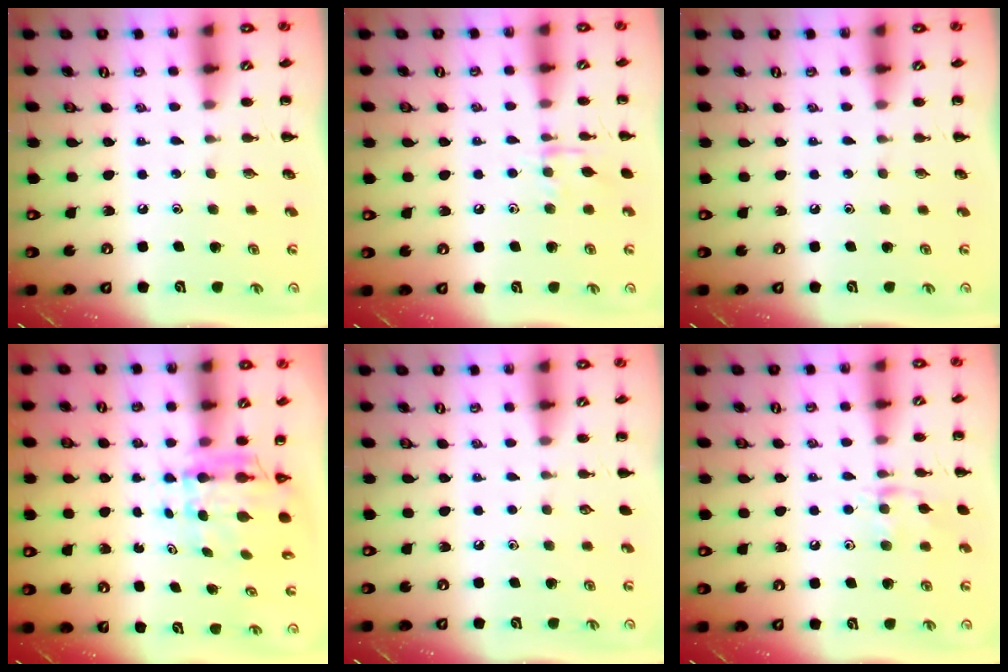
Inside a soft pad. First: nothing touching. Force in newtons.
{"total": 7.5, "press": 7.4, "slide": 1.0}
{"total": 0.0}
{"total": 5.5, "press": 5.3, "slide": 1.4}
{"total": 0.0}
{"total": 8.8, "press": 8.8, "slide": 0.8}